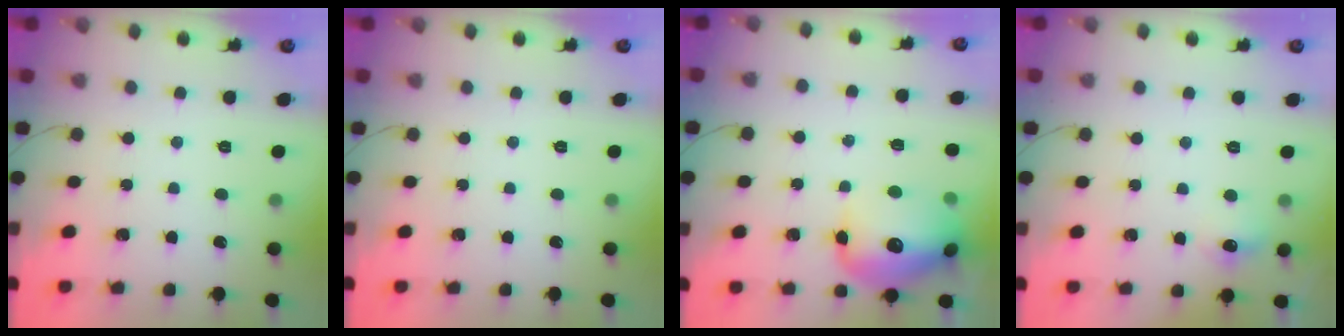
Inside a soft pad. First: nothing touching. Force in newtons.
{"total": 0.0}
{"total": 18.7, "press": 18.5, "slide": 2.3}
{"total": 6.0, "press": 5.9, "slide": 1.2}